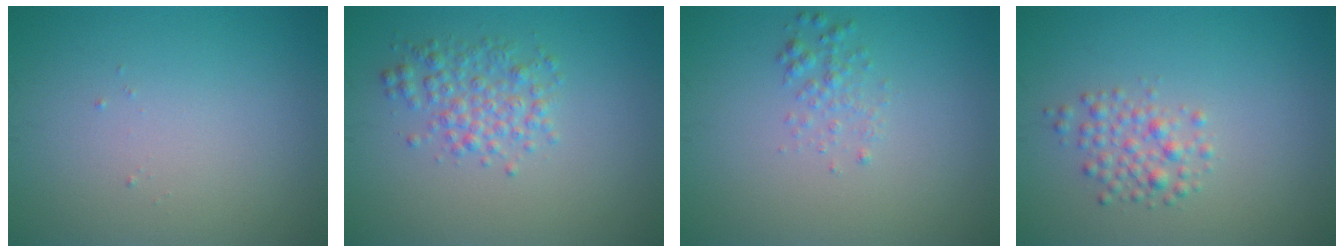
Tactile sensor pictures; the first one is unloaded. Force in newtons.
{"total": 2.9, "press": 2.9, "slide": 0.0}
{"total": 1.4, "press": 1.4, "slide": 0.0}
{"total": 2.2, "press": 2.2, "slide": 0.1}